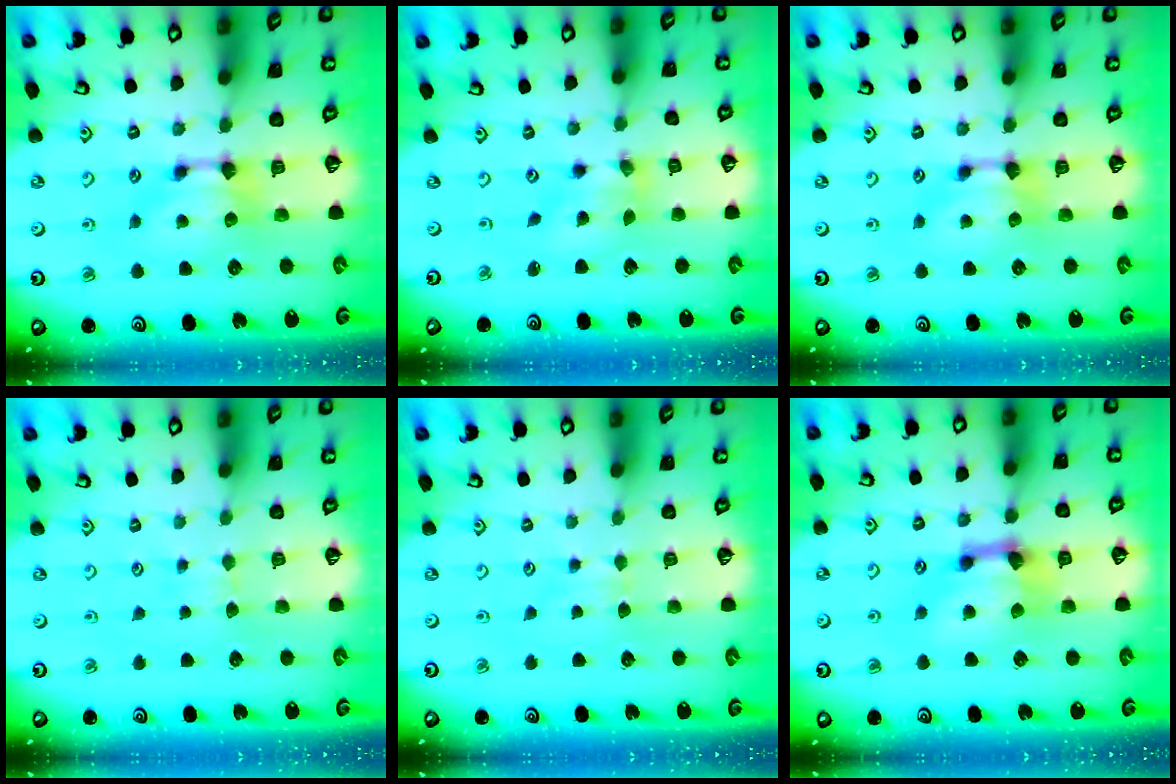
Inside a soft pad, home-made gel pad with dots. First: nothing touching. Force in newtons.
{"total": 1.6, "press": 0.2, "slide": 1.5}
{"total": 0.0}
{"total": 2.8, "press": 2.8, "slide": 0.2}
{"total": 3.5, "press": 3.4, "slide": 0.5}
{"total": 2.4, "press": 1.6, "slide": 1.8}